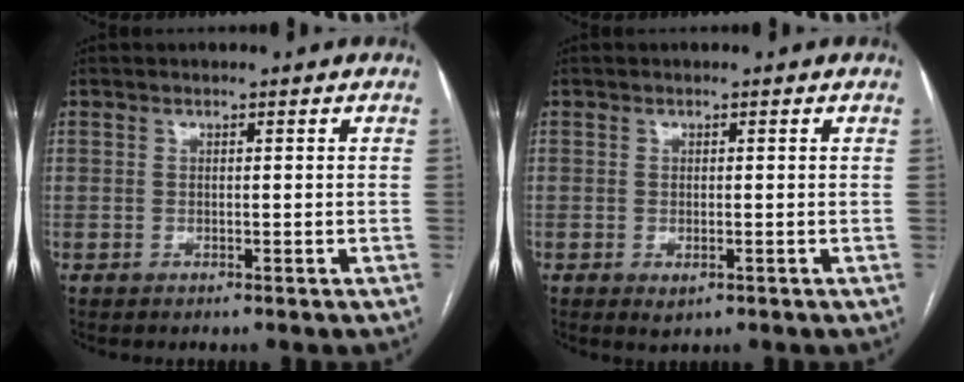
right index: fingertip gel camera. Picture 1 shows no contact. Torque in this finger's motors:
{"motor_torque": [0.19, 0.05, 0.11, 0.01]}